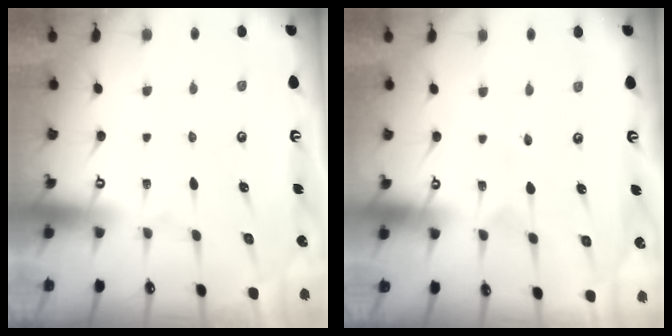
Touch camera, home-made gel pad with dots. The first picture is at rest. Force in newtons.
{"total": 1.8, "press": 1.8, "slide": 0.4}